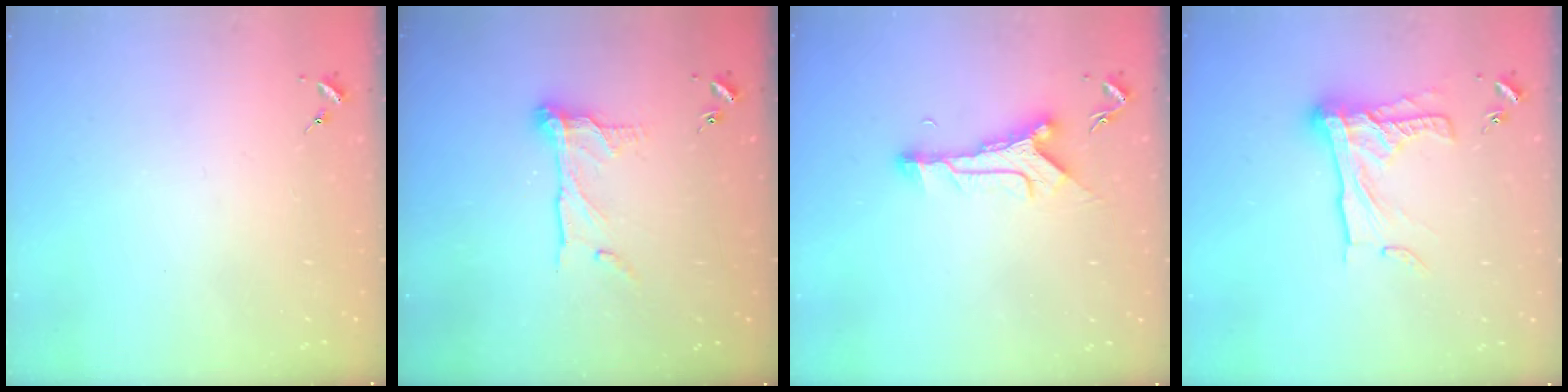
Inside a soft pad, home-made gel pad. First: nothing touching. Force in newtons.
{"total": 10.9, "press": 10.8, "slide": 1.3}
{"total": 9.9, "press": 9.9, "slide": 0.3}
{"total": 17.2, "press": 17.2, "slide": 1.4}